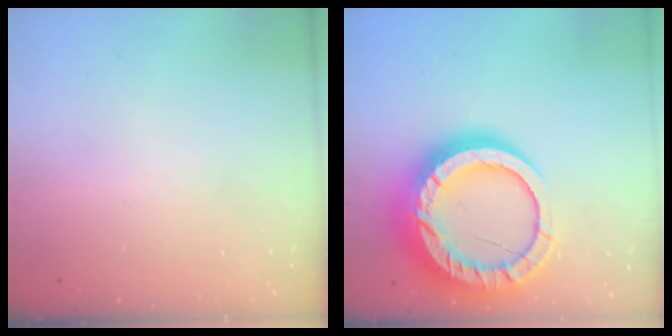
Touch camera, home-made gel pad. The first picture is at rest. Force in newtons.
{"total": 25.5, "press": 25.4, "slide": 2.4}